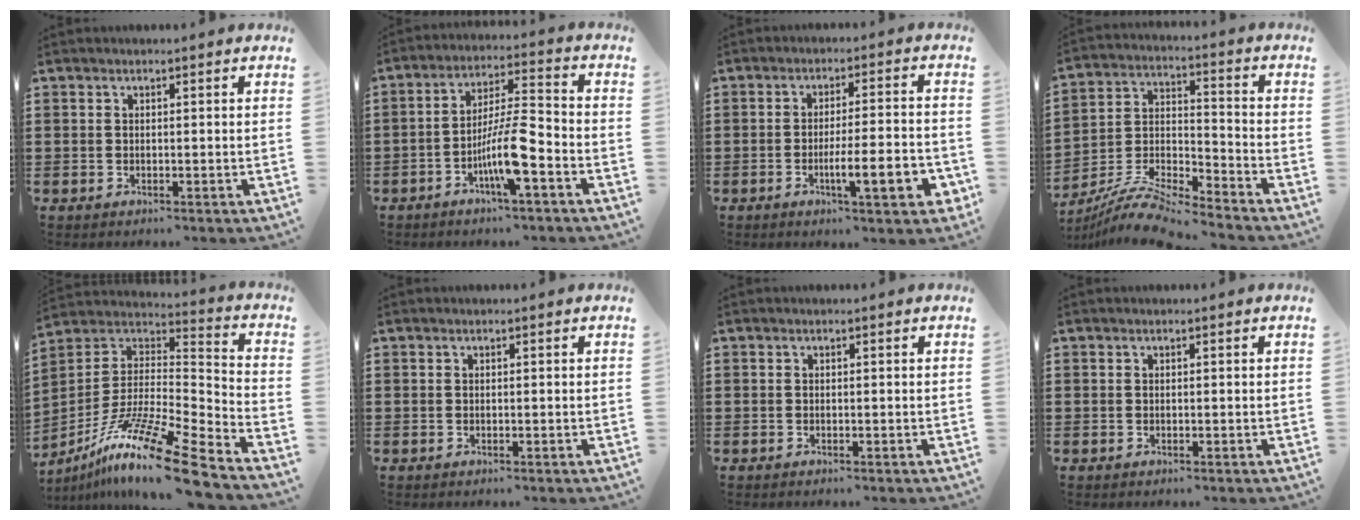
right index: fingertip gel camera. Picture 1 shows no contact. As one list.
[{"total": 9.0, "force": [-4.0, 1.5, 7.9], "torque": [-0.155, -0.003, -0.077]}, {"total": 8.7, "force": [-2.9, 1.8, 8.0], "torque": [-0.119, -0.005, -0.047]}, {"total": 10.4, "force": [-9.7, 0.5, 3.5], "torque": [-0.071, 0.013, -0.195]}, {"total": 16.2, "force": [-12.3, 0.7, 10.6], "torque": [-0.191, 0.028, -0.229]}, {"total": 0.0}, {"total": 0.0}, {"total": 0.0}]